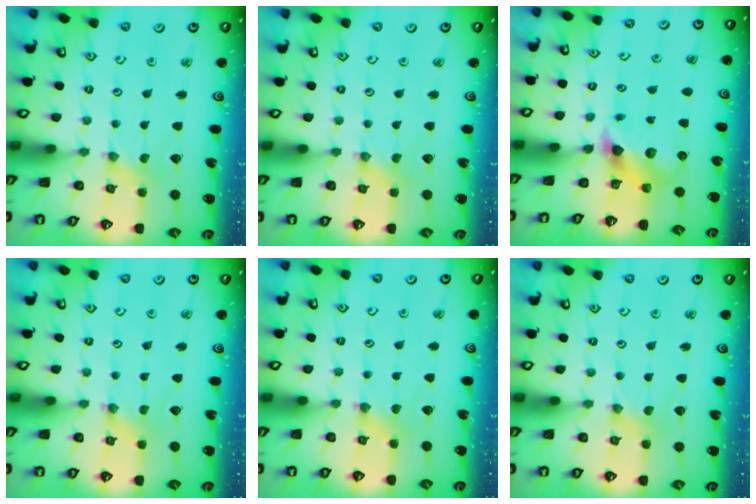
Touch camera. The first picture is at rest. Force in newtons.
{"total": 0.9, "press": 0.9, "slide": 0.1}
{"total": 5.7, "press": 5.7, "slide": 0.1}
{"total": 0.0}
{"total": 2.8, "press": 2.8, "slide": 0.4}
{"total": 0.0}